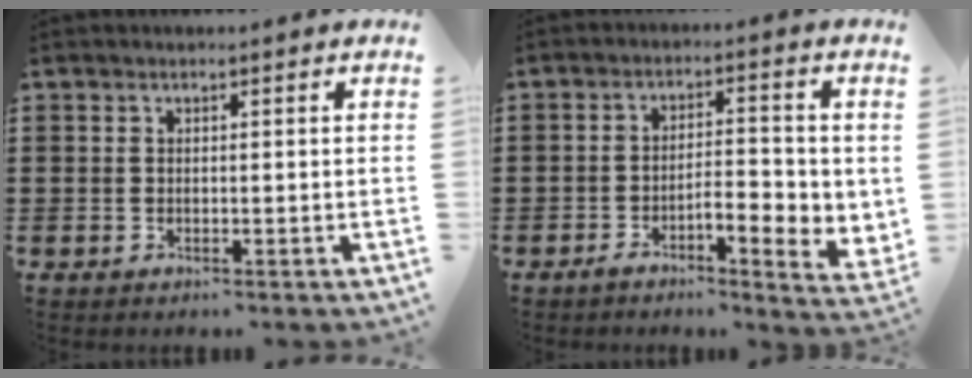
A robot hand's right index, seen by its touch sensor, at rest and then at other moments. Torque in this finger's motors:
{"motor_torque": [-0.01, 0.09, 0.53, 0.11]}